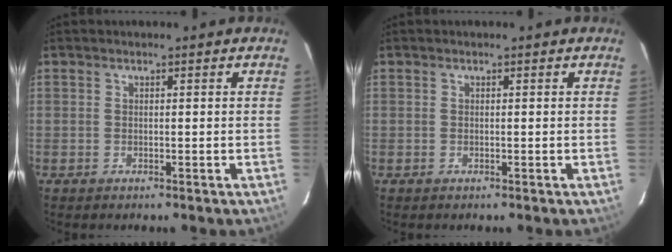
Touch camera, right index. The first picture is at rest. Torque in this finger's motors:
{"motor_torque": [0.00, 0.00, 0.03, 0.01]}